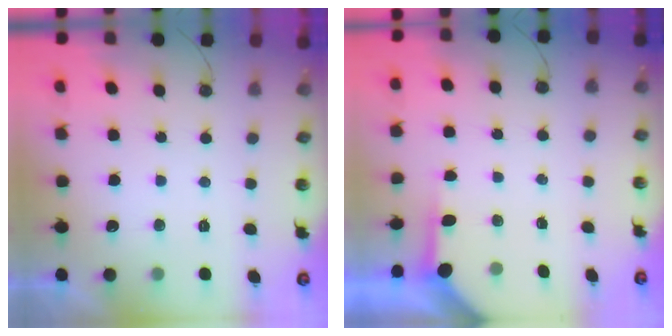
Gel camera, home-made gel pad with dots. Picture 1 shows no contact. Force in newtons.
{"total": 3.9, "press": 3.9, "slide": 0.4}